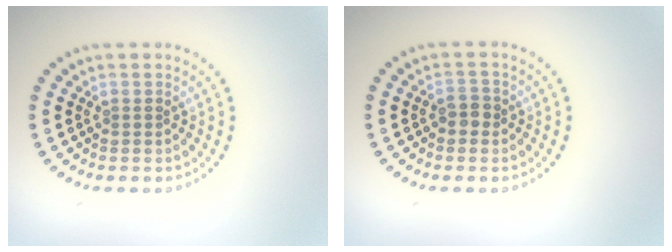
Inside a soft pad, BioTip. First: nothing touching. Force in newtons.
{"total": 1.4, "press": 1.3, "slide": 0.3}